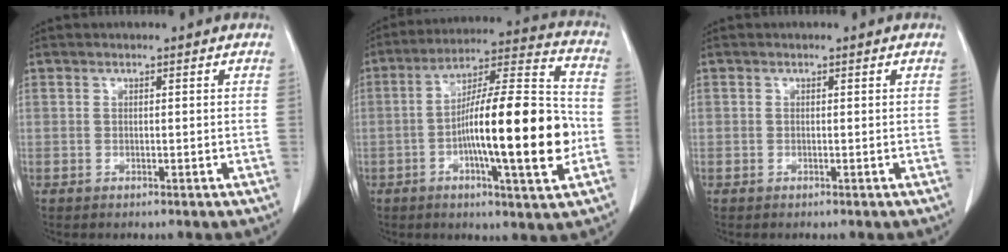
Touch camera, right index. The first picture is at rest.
{"total": 19.5, "force": [-3.5, 2.2, 19.0], "torque": [-0.312, 0.008, -0.058]}
{"total": 0.0}